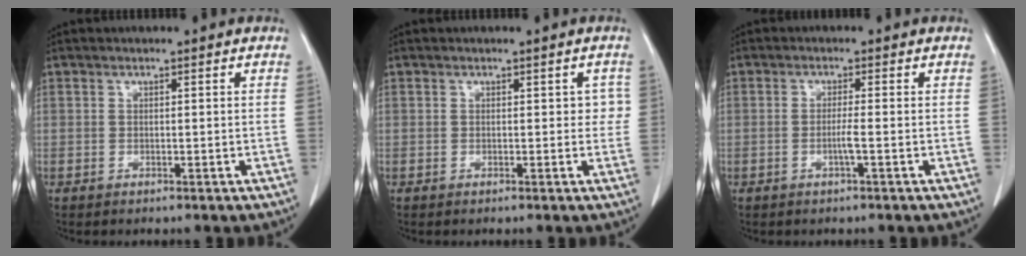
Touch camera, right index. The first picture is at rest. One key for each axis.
{"total": 2.1, "fx": 0.5, "fy": 1.5, "fz": 1.3, "tx": -0.002, "ty": 0.012, "tz": 0.003}
{"total": 2.0, "fx": -0.6, "fy": -0.3, "fz": 1.8, "tx": -0.036, "ty": -0.001, "tz": -0.013}